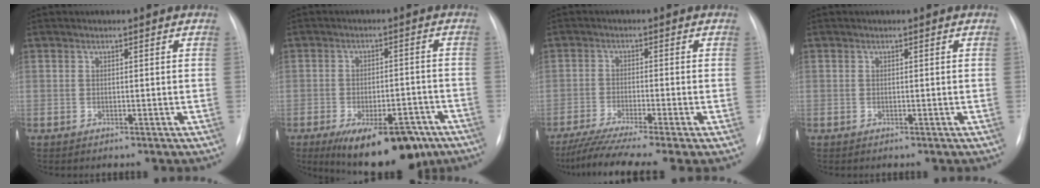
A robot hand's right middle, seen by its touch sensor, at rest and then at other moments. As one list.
[{"total": 14.4, "force": [-9.3, 5.9, 9.3], "torque": [-0.115, 0.005, -0.129]}, {"total": 9.9, "force": [-7.5, -0.3, 6.4], "torque": [-0.109, -0.023, -0.122]}, {"total": 0.0}]